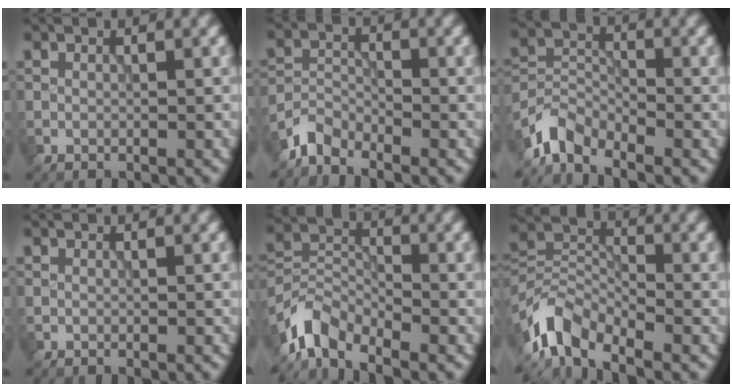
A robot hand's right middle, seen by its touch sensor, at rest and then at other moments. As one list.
[{"total": 2.9, "force": [-2.7, 0.9, 0.6], "torque": [-0.011, 0.002, -0.067]}, {"total": 4.3, "force": [-3.7, 1.7, 1.4], "torque": [-0.024, -0.003, -0.086]}, {"total": 0.0}, {"total": 5.4, "force": [-4.2, 2.4, 2.4], "torque": [-0.044, -0.002, -0.095]}, {"total": 6.8, "force": [-4.6, 3.2, 3.8], "torque": [-0.066, 0.002, -0.107]}]